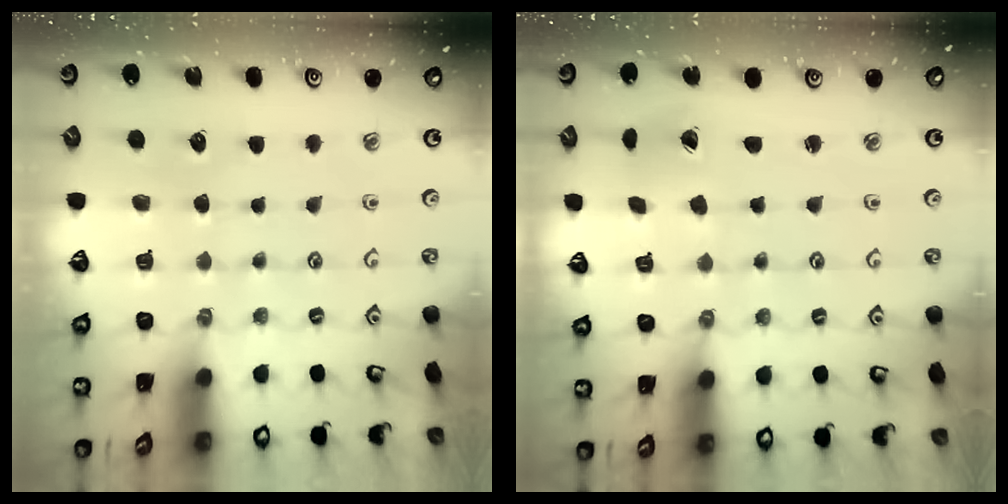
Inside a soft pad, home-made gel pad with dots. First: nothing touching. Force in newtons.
{"total": 1.2, "press": 1.1, "slide": 0.3}